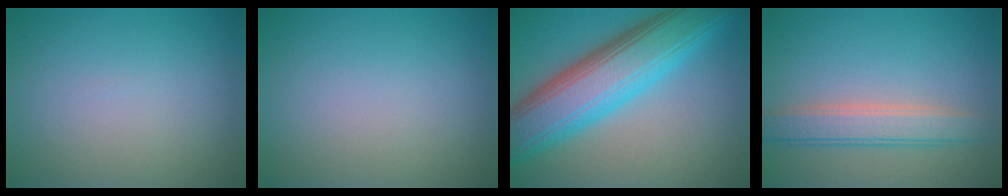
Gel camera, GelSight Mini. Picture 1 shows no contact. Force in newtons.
{"total": 0.0}
{"total": 11.1, "press": 11.1, "slide": 0.3}
{"total": 3.9, "press": 3.9, "slide": 0.3}